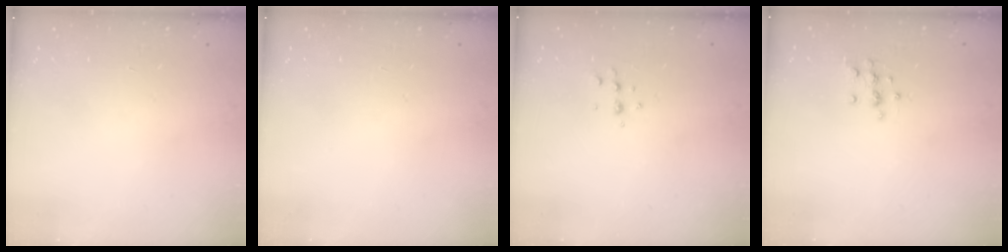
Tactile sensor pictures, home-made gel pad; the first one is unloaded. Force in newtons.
{"total": 0.0}
{"total": 4.3, "press": 4.2, "slide": 0.6}
{"total": 9.0, "press": 8.9, "slide": 0.8}